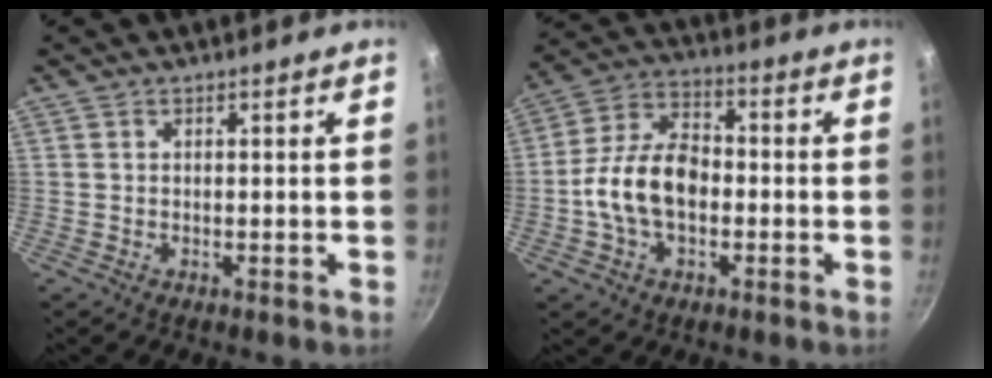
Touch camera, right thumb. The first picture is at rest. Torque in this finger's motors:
{"motor_torque": [1.67, 2.13, 0.99, -0.56, 0.43]}